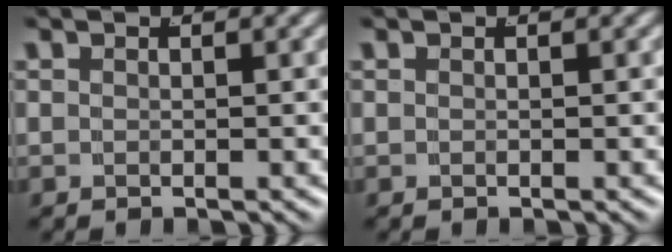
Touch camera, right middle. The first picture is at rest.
{"total": 0.0}